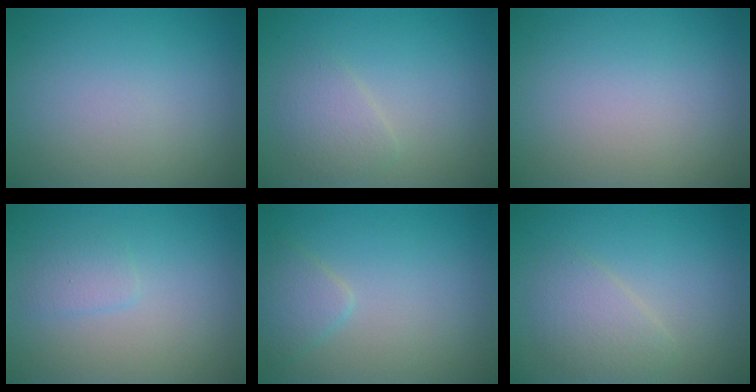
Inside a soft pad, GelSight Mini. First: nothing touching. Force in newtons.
{"total": 2.1, "press": 2.1, "slide": 0.0}
{"total": 0.0}
{"total": 1.3, "press": 1.3, "slide": 0.1}
{"total": 1.9, "press": 1.9, "slide": 0.1}
{"total": 2.5, "press": 2.5, "slide": 0.1}